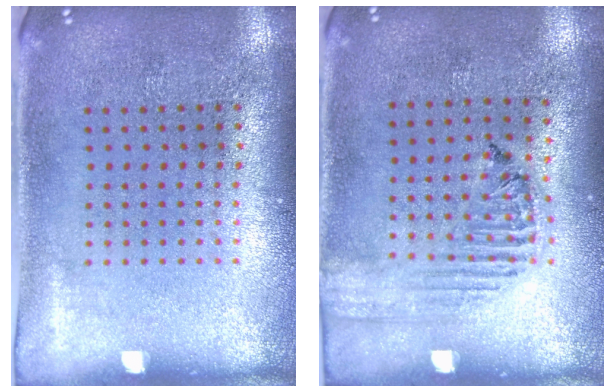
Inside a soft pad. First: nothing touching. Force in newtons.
{"total": 1.6, "press": 1.6, "slide": 0.3}